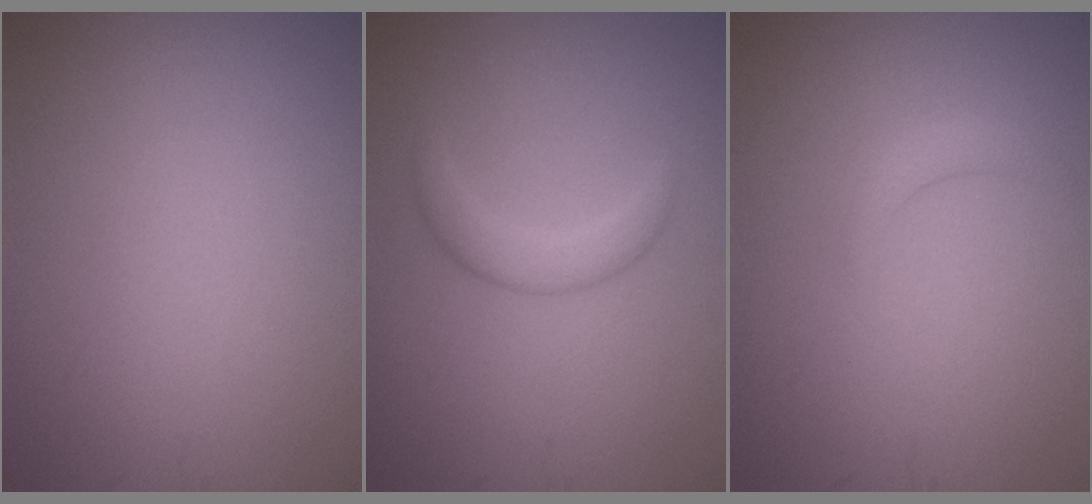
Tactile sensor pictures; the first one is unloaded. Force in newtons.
{"total": 2.2, "press": 2.2, "slide": 0.1}
{"total": 1.2, "press": 1.2, "slide": 0.2}